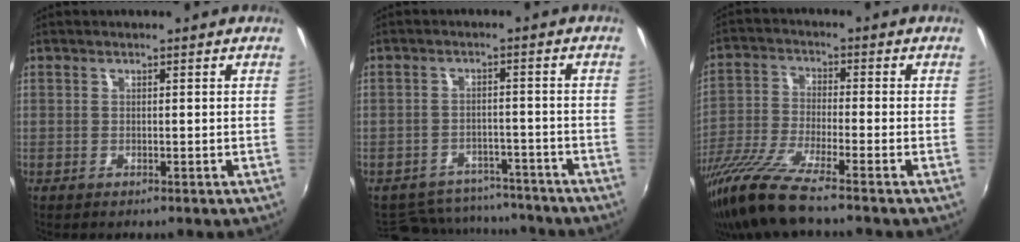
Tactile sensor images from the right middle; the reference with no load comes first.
{"total": 13.7, "force": [-11.8, 6.1, 3.6], "torque": [-0.094, 0.021, -0.152]}
{"total": 12.9, "force": [-10.0, 0.1, 8.1], "torque": [-0.173, -0.037, -0.193]}